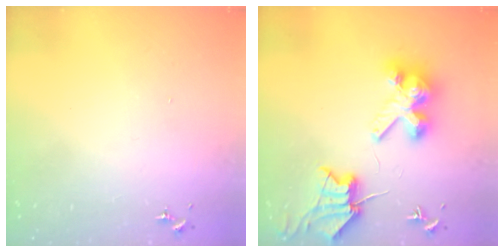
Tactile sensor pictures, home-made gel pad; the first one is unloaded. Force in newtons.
{"total": 12.3, "press": 12.3, "slide": 0.9}